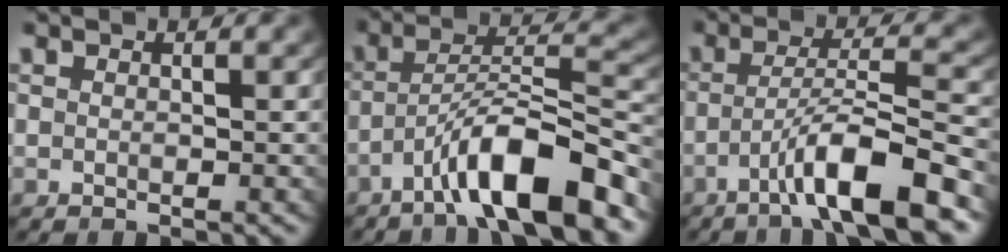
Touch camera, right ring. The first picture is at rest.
{"total": 7.6, "force": [-4.3, 2.0, 6.0], "torque": [-0.096, -0.002, -0.065]}
{"total": 6.4, "force": [-3.7, 0.8, 5.2], "torque": [-0.081, 0.001, -0.059]}